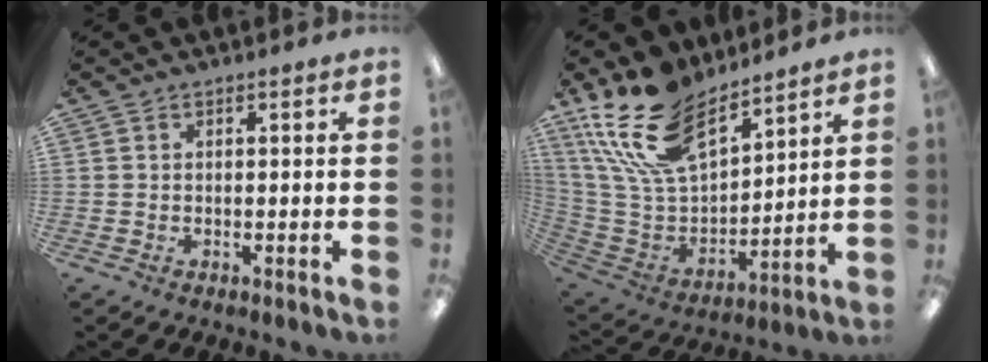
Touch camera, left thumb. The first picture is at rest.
{"total": 21.3, "force": [15.0, 10.1, 11.3], "torque": [-0.251, -0.081, 0.278]}